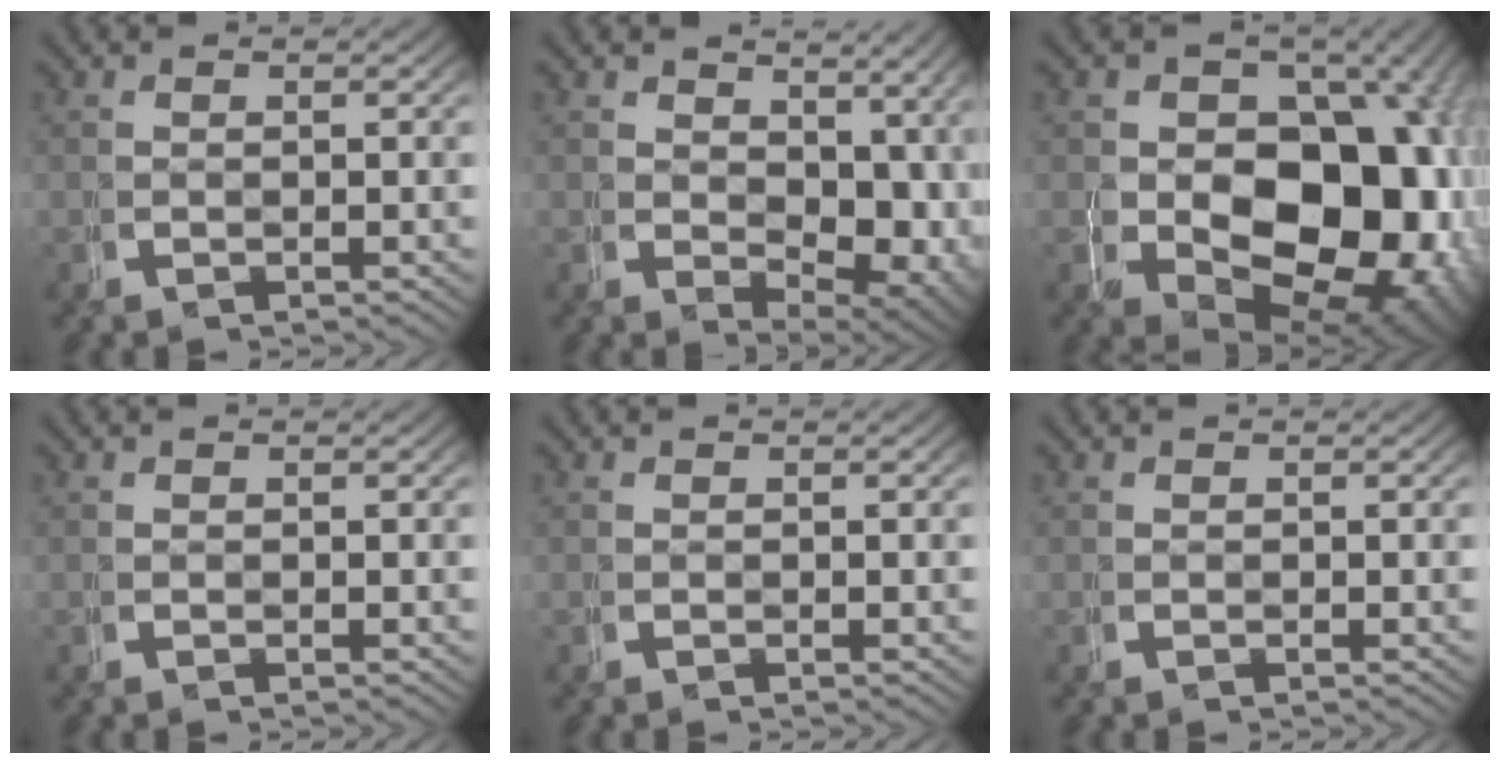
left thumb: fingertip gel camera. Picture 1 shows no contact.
{"total": 5.6, "force": [1.1, 3.6, 4.0], "torque": [-0.043, -0.032, 0.037]}
{"total": 21.6, "force": [-2.5, 15.5, 14.9], "torque": [-0.245, -0.093, -0.001]}
{"total": 0.0}
{"total": 0.0}
{"total": 0.0}